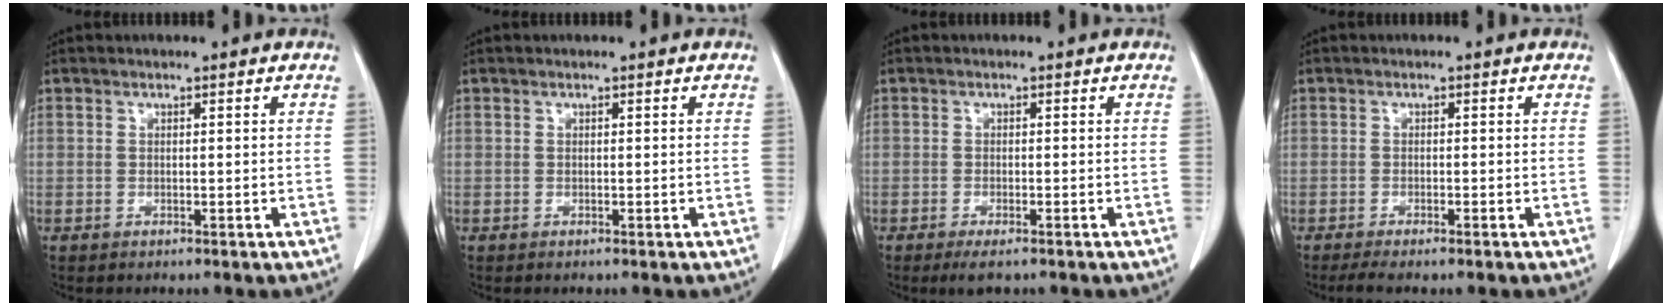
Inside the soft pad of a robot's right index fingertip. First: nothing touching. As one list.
[{"total": 0.0}, {"total": 2.7, "force": [-2.0, 0.7, 1.8], "torque": [-0.022, -0.004, -0.029]}, {"total": 3.9, "force": [-3.1, 0.2, 2.4], "torque": [-0.030, -0.007, -0.045]}]